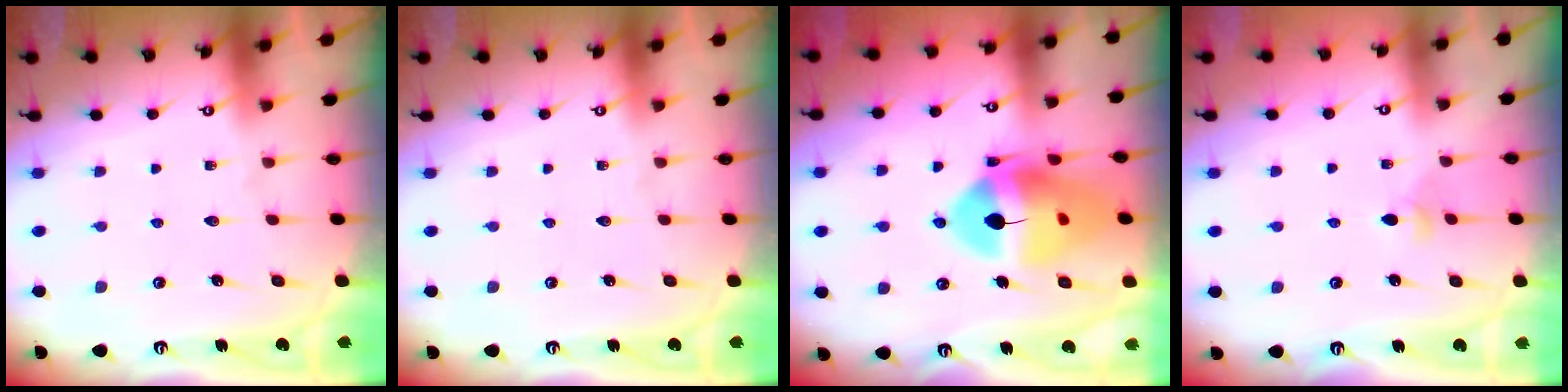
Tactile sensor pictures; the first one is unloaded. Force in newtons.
{"total": 0.0}
{"total": 17.9, "press": 17.8, "slide": 1.9}
{"total": 3.3, "press": 3.2, "slide": 0.9}